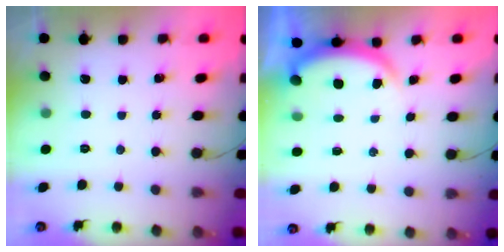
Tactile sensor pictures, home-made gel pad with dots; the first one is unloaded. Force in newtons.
{"total": 4.6, "press": 4.5, "slide": 0.7}